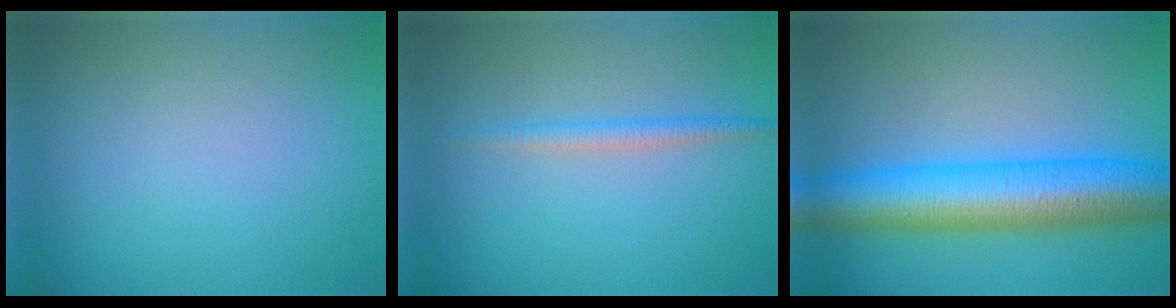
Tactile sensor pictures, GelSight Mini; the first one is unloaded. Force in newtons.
{"total": 1.7, "press": 1.7, "slide": 0.0}
{"total": 9.7, "press": 9.7, "slide": 0.1}